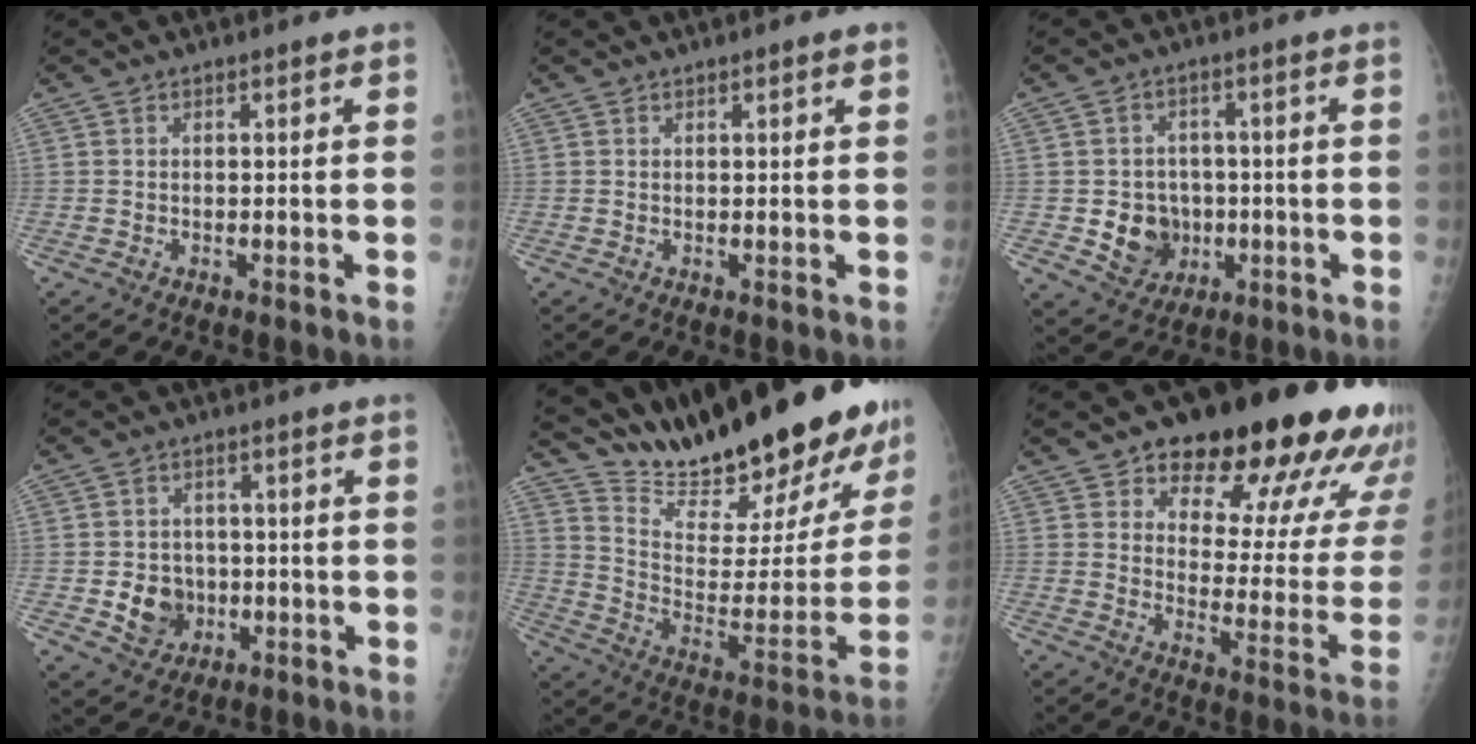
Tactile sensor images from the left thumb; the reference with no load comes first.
{"total": 1.1, "force": [0.7, 0.2, 0.9], "torque": [-0.012, -0.001, 0.009]}
{"total": 8.2, "force": [-1.3, 7.3, 3.5], "torque": [-0.021, 0.007, -0.011]}
{"total": 6.9, "force": [-1.2, 6.1, 3.0], "torque": [-0.020, 0.007, -0.013]}
{"total": 29.9, "force": [25.1, 6.2, 15.0], "torque": [-0.206, -0.139, 0.367]}
{"total": 24.3, "force": [16.7, 9.3, 15.1], "torque": [-0.147, -0.085, 0.215]}